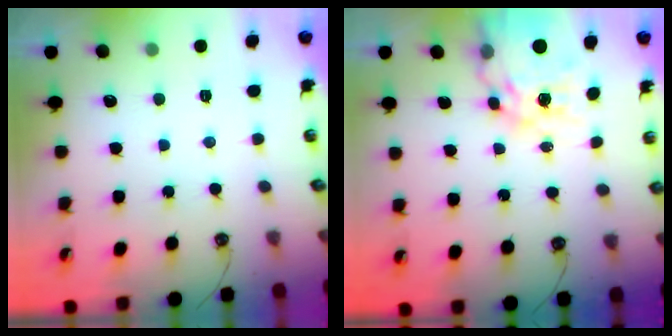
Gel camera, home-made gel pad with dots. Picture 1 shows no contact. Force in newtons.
{"total": 18.2, "press": 18.1, "slide": 1.9}